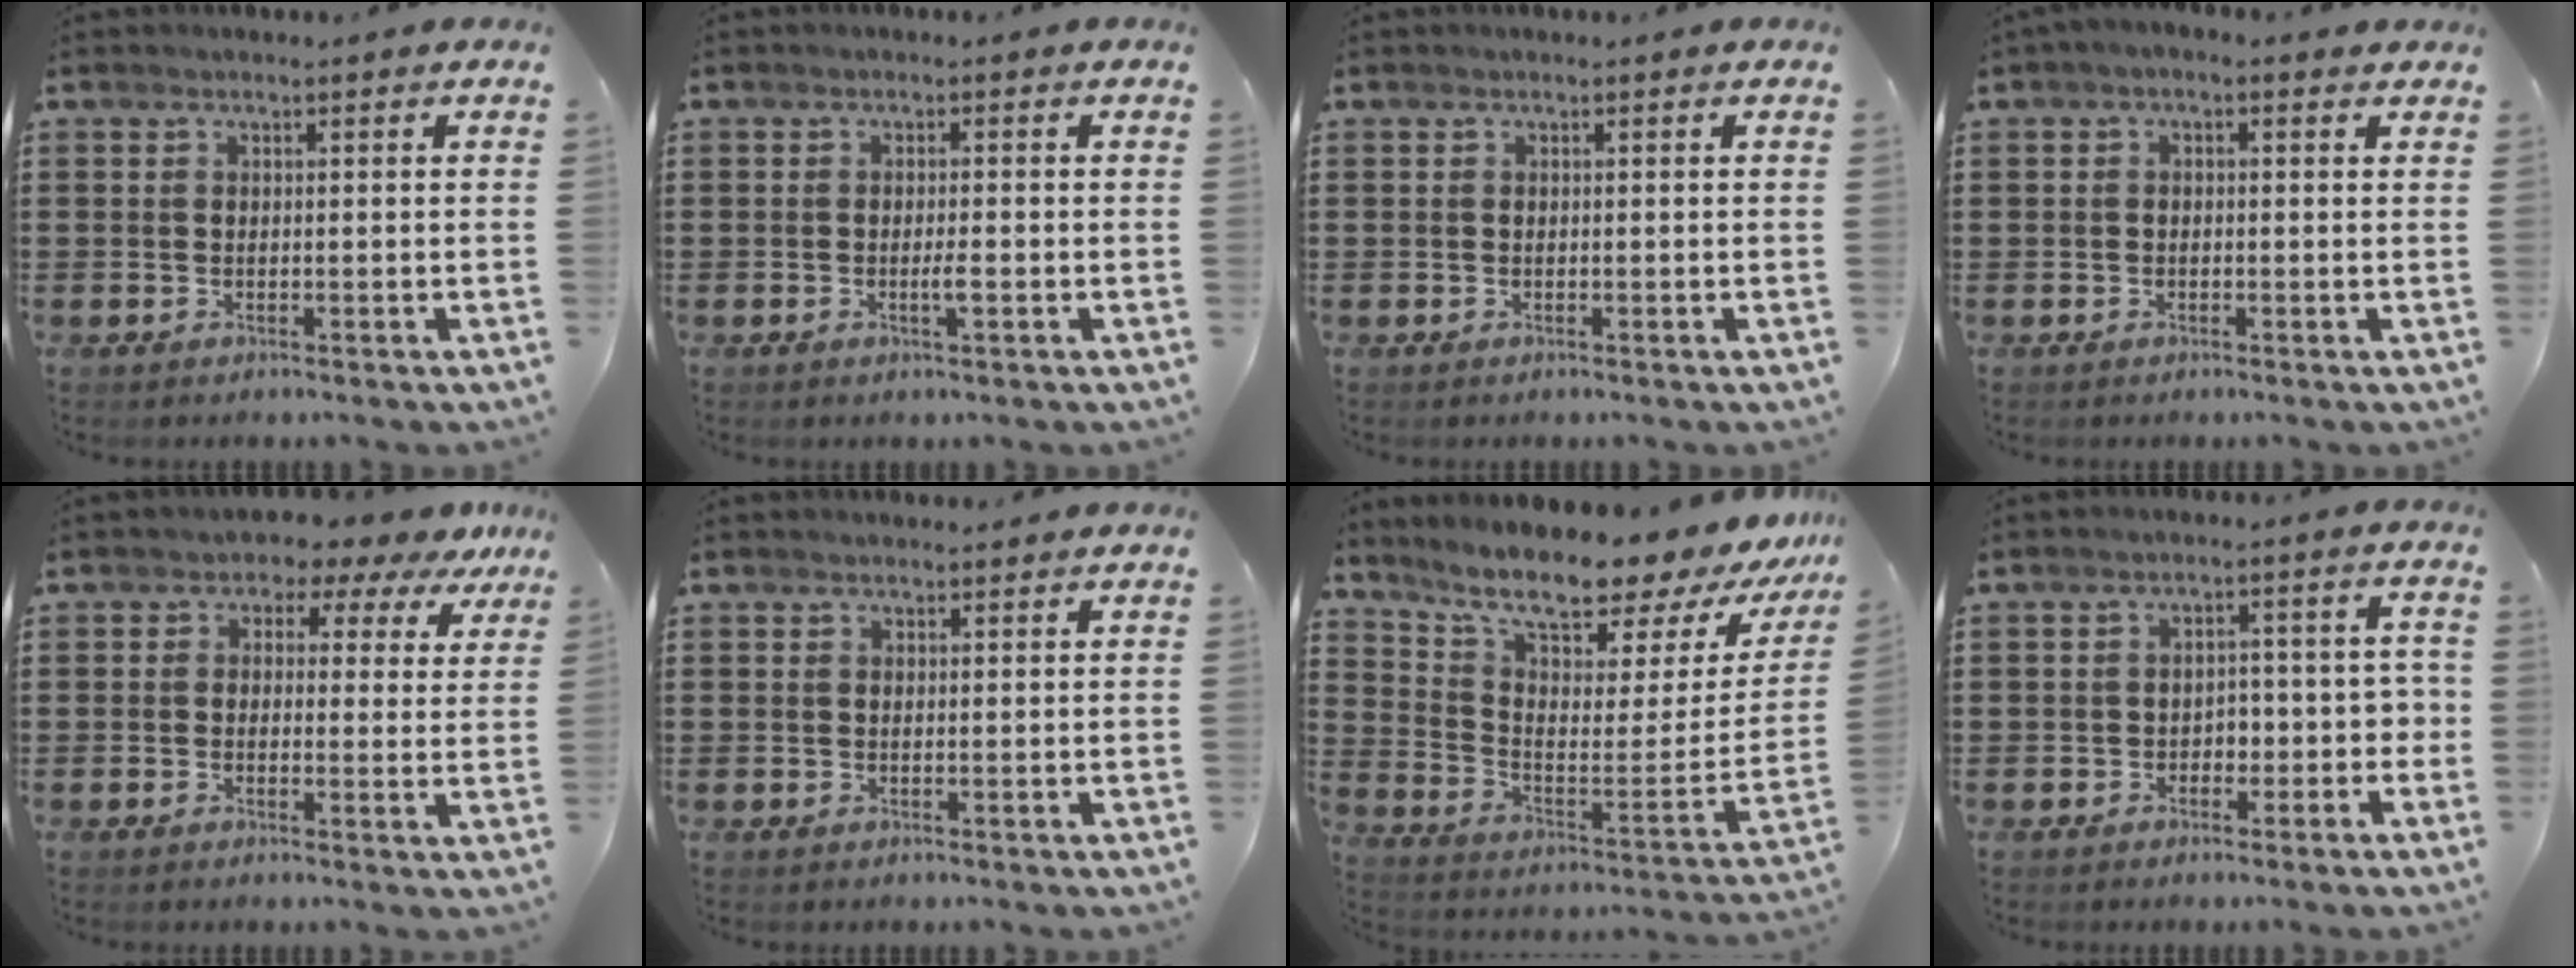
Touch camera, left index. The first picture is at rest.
{"total": 1.9, "force": [-0.6, 0.2, 1.8], "torque": [-0.033, 0.000, -0.010]}
{"total": 0.0}
{"total": 1.0, "force": [-0.5, 0.4, 0.7], "torque": [-0.015, 0.000, -0.010]}
{"total": 2.4, "force": [1.4, 1.9, 0.7], "torque": [-0.015, -0.011, 0.015]}
{"total": 0.8, "force": [0.8, 0.1, 0.2], "torque": [-0.004, 0.000, 0.015]}
{"total": 10.8, "force": [9.4, 1.5, 5.1], "torque": [-0.108, -0.083, 0.152]}
{"total": 3.1, "force": [-1.4, 2.2, 1.6], "torque": [-0.038, 0.008, -0.032]}